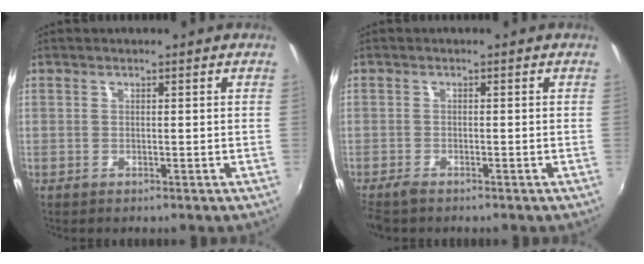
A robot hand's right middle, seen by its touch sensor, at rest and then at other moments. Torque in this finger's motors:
{"motor_torque": [0.31, -0.24, 0.06, 0.02]}